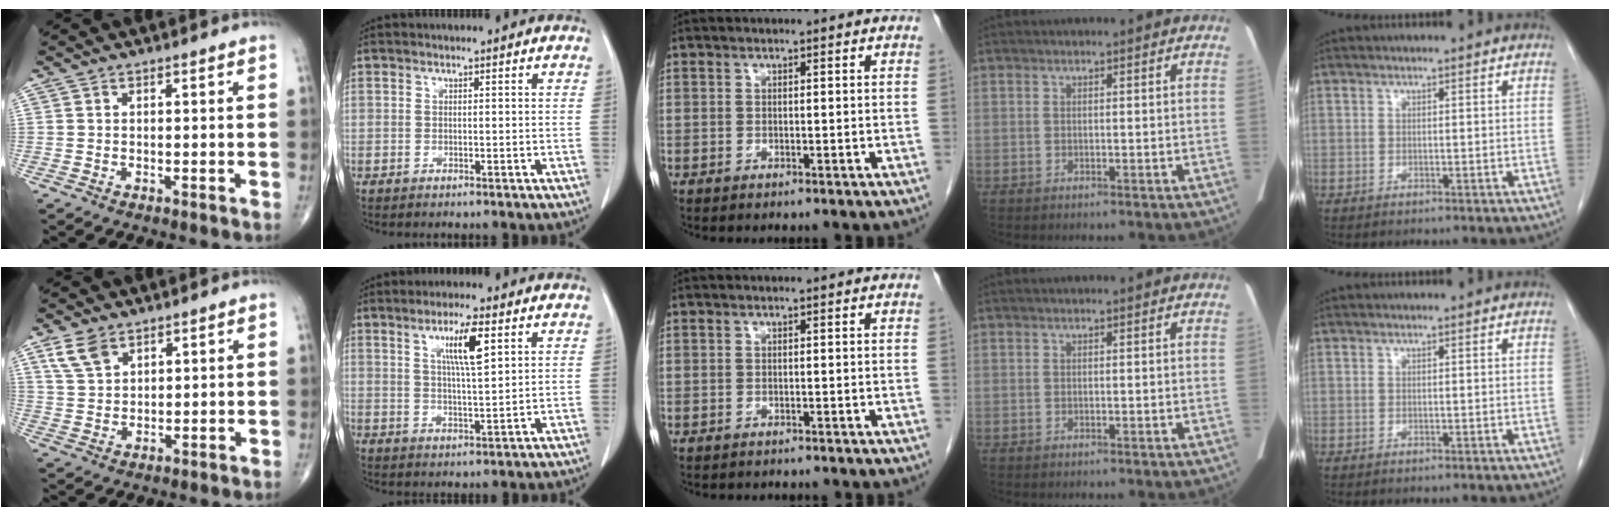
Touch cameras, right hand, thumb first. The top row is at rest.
{"thumb": {"total": 5.6, "force": [3.5, 3.3, 2.9], "torque": [-0.050, -0.012, 0.075]}, "index": {"total": 6.8, "force": [3.0, 0.5, 6.1], "torque": [-0.111, -0.003, 0.052]}, "middle": {"total": 1.9, "force": [-1.8, 0.5, 0.5], "torque": [-0.013, -0.005, -0.020]}}